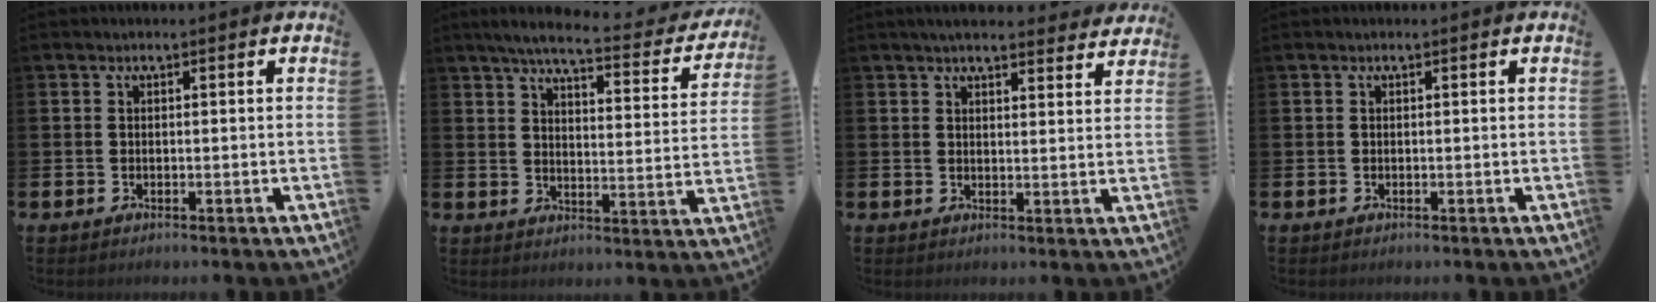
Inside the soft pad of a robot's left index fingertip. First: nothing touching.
{"total": 5.7, "force": [4.9, 0.7, 2.8], "torque": [-0.061, -0.036, 0.075]}
{"total": 4.4, "force": [4.2, 0.6, 1.1], "torque": [-0.019, -0.019, 0.074]}
{"total": 0.0}